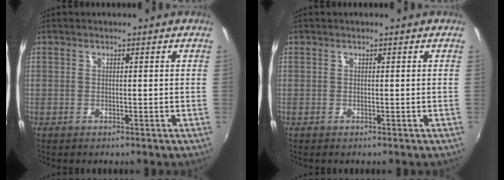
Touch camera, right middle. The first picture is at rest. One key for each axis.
{"total": 0.0}